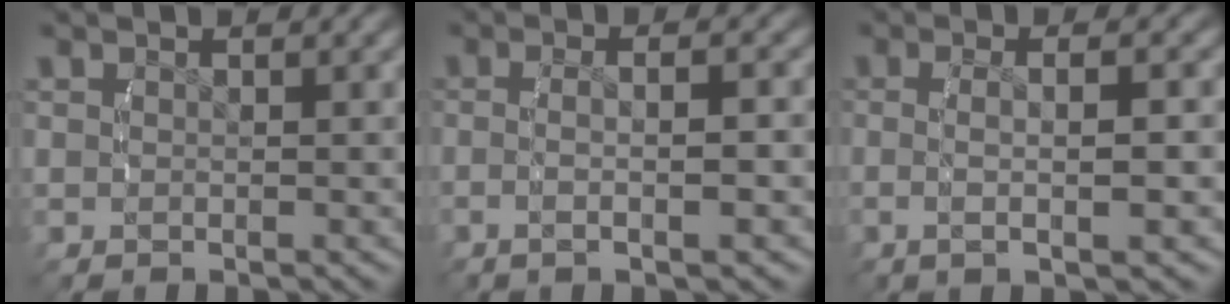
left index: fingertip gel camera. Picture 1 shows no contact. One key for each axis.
{"total": 3.3, "fx": -0.9, "fy": 0.3, "fz": 3.1, "tx": -0.063, "ty": 0.001, "tz": -0.014}
{"total": 3.6, "fx": -0.4, "fy": 0.4, "fz": 3.6, "tx": -0.070, "ty": 0.000, "tz": -0.005}